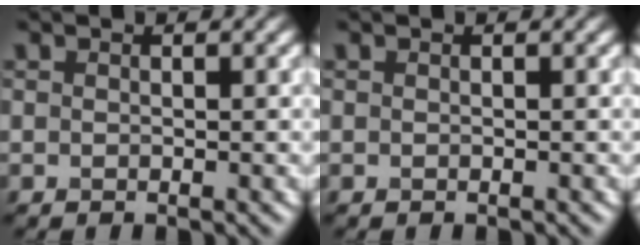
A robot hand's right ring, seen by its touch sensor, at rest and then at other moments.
{"total": 0.0}